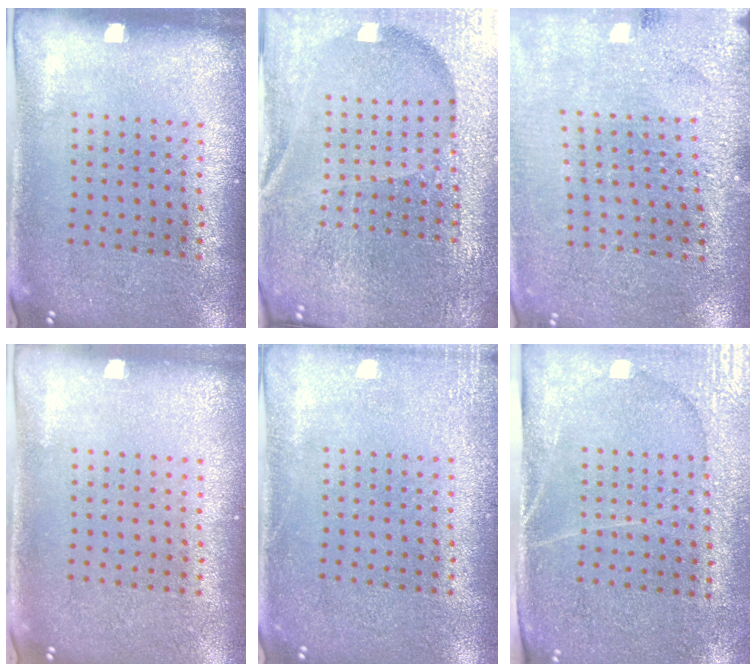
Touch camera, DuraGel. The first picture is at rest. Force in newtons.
{"total": 5.5, "press": 5.0, "slide": 2.3}
{"total": 2.9, "press": 2.9, "slide": 0.2}
{"total": 0.0}
{"total": 1.7, "press": 1.7, "slide": 0.3}
{"total": 3.0, "press": 2.8, "slide": 1.3}